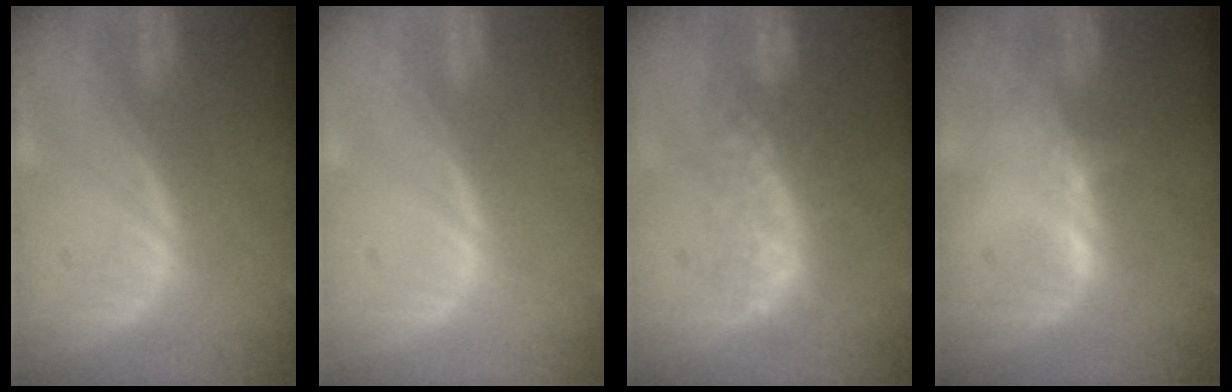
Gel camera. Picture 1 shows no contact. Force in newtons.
{"total": 0.0}
{"total": 8.3, "press": 7.0, "slide": 4.4}
{"total": 1.1, "press": 1.1, "slide": 0.3}